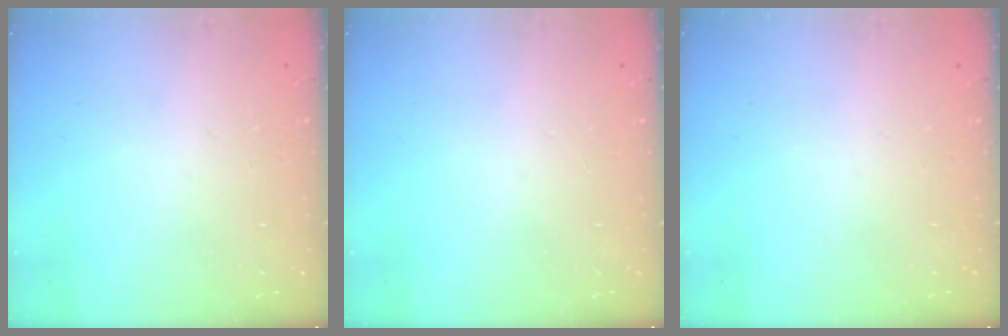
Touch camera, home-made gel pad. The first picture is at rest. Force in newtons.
{"total": 0.0}
{"total": 0.0}